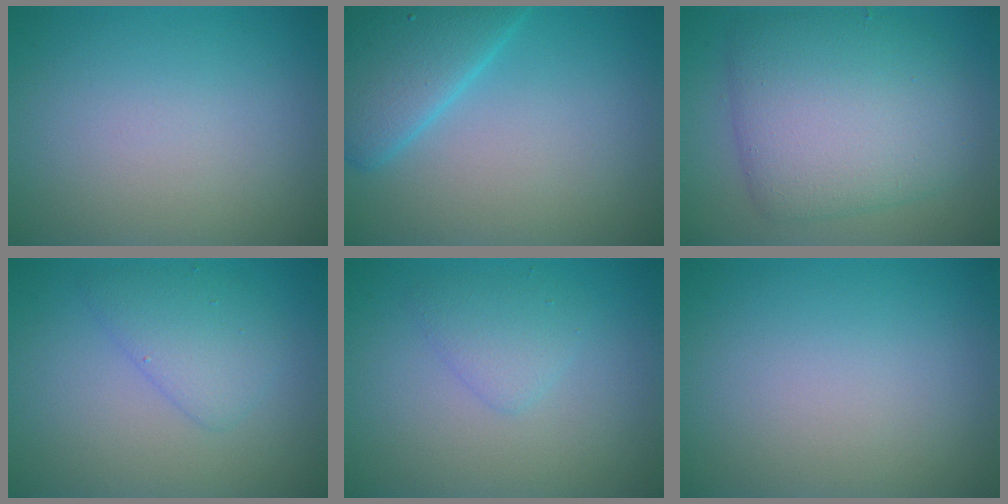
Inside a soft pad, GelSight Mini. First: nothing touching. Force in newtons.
{"total": 5.5, "press": 5.5, "slide": 0.3}
{"total": 8.0, "press": 8.0, "slide": 0.1}
{"total": 2.8, "press": 2.8, "slide": 0.1}
{"total": 1.8, "press": 1.8, "slide": 0.1}
{"total": 0.0}